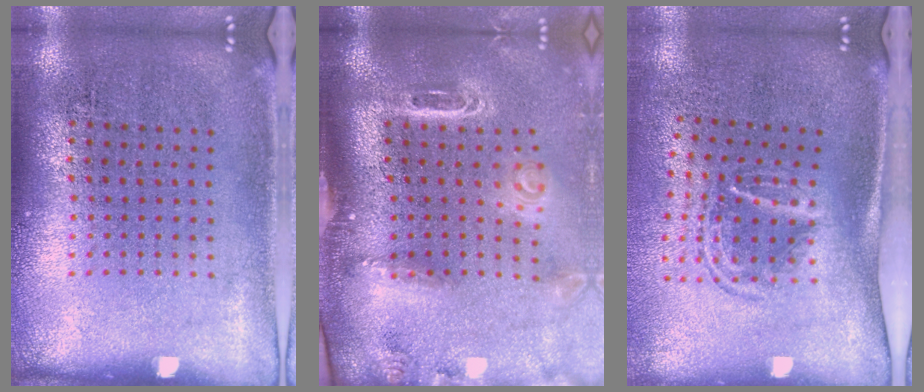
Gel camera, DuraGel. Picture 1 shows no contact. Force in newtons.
{"total": 3.1, "press": 2.1, "slide": 2.3}
{"total": 1.8, "press": 1.2, "slide": 1.3}